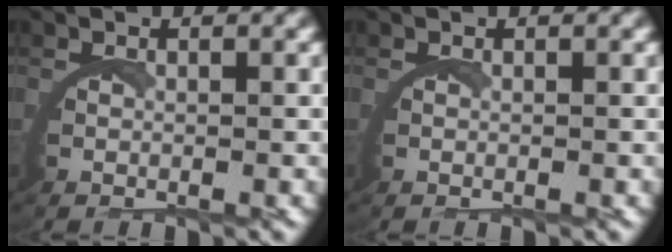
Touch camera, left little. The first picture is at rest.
{"total": 0.0}